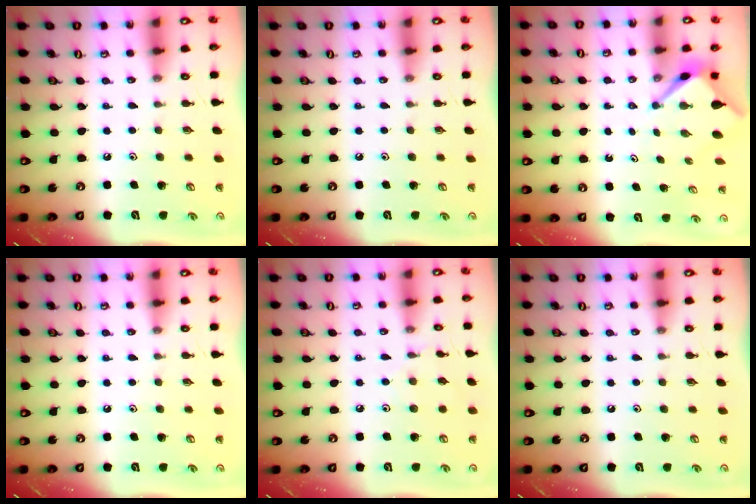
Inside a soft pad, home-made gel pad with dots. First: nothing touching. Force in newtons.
{"total": 0.0}
{"total": 3.2, "press": 3.2, "slide": 0.2}
{"total": 0.0}
{"total": 4.3, "press": 4.3, "slide": 0.5}
{"total": 0.0}